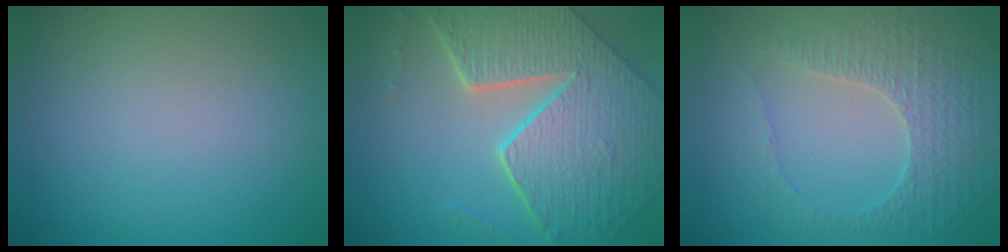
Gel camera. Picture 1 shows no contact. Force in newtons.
{"total": 8.8, "press": 6.3, "slide": 6.2}
{"total": 3.4, "press": 3.2, "slide": 1.4}